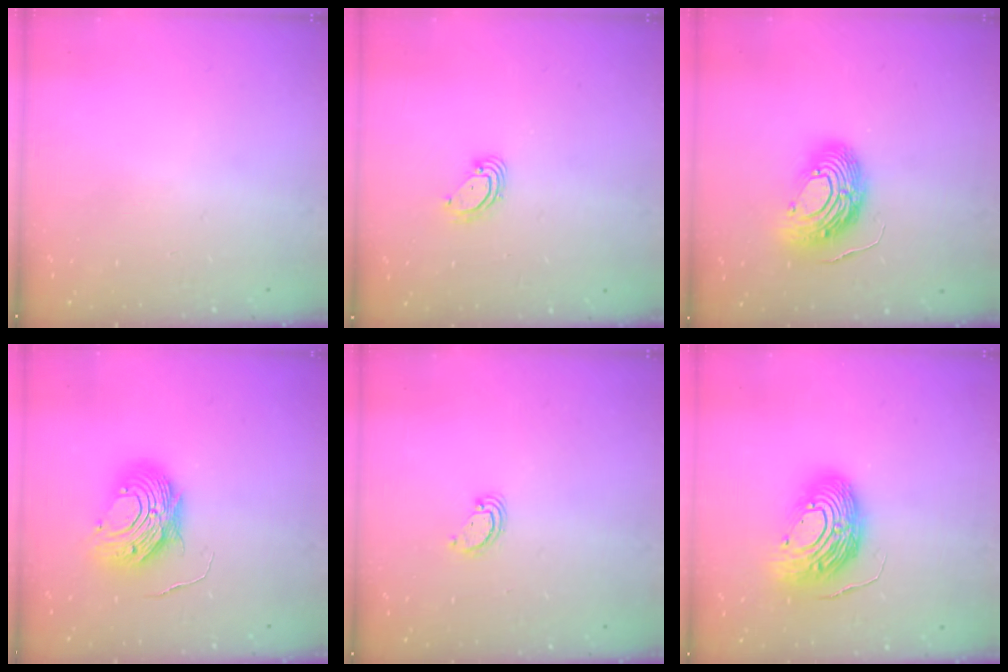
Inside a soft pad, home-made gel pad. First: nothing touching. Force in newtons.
{"total": 3.9, "press": 3.9, "slide": 0.1}
{"total": 13.9, "press": 13.8, "slide": 1.5}
{"total": 10.1, "press": 10.0, "slide": 1.0}
{"total": 2.3, "press": 2.3, "slide": 0.2}
{"total": 16.0, "press": 15.8, "slide": 2.4}